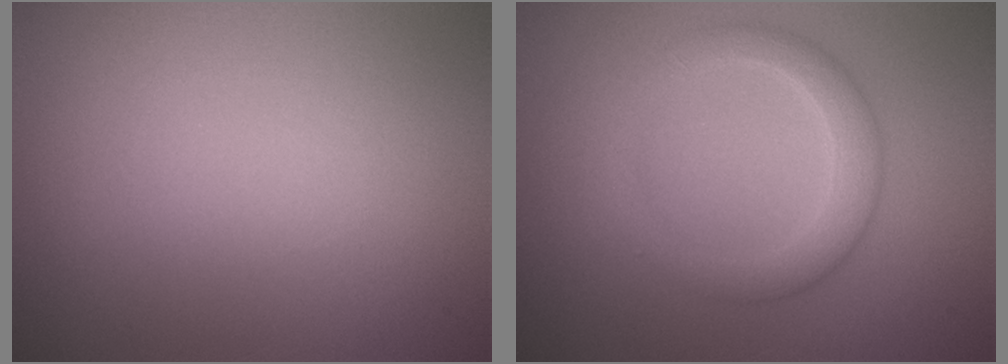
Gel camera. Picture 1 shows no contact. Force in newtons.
{"total": 2.9, "press": 2.9, "slide": 0.2}